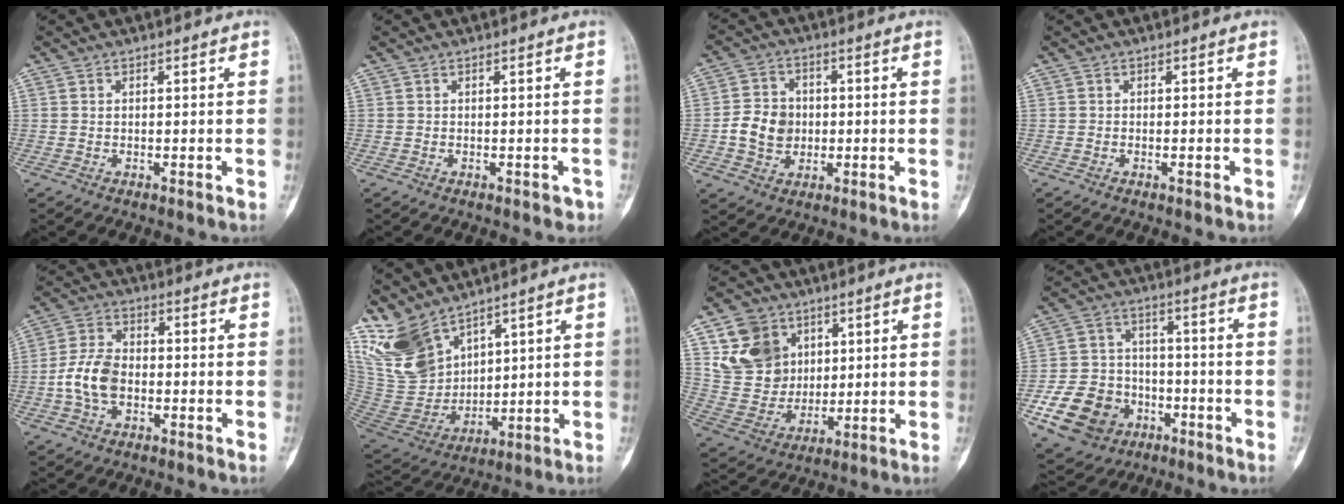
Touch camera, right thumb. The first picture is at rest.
{"total": 1.0, "force": [-0.4, 0.6, 0.6], "torque": [0.002, 0.007, -0.002]}
{"total": 8.3, "force": [-0.8, 7.5, 3.5], "torque": [-0.034, 0.012, -0.016]}
{"total": 0.6, "force": [-0.2, 0.1, 0.5], "torque": [-0.005, 0.003, -0.002]}
{"total": 8.5, "force": [-1.7, 5.6, 6.1], "torque": [-0.118, 0.019, -0.039]}
{"total": 15.6, "force": [11.7, 7.7, 6.8], "torque": [-0.117, -0.053, 0.256]}
{"total": 13.8, "force": [5.9, 11.2, 5.5], "torque": [-0.074, -0.018, 0.126]}
{"total": 15.8, "force": [-6.4, 12.7, 6.8], "torque": [-0.112, 0.044, -0.101]}